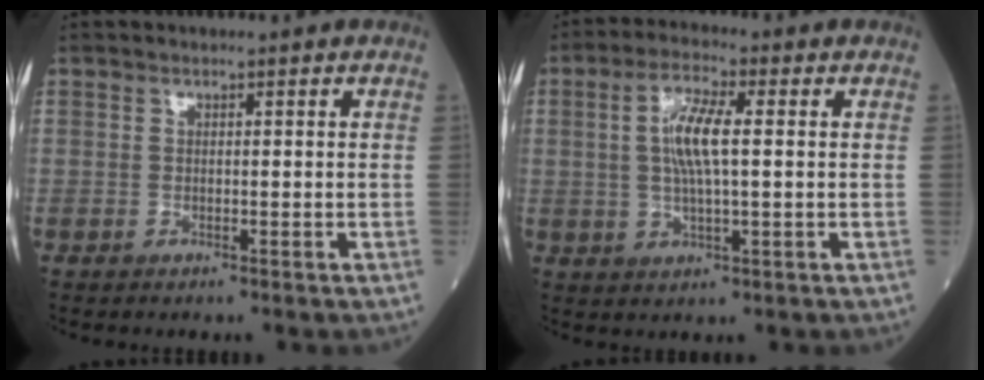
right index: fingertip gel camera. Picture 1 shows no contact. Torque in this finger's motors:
{"motor_torque": [0.25, 0.01, 0.18, 0.12]}